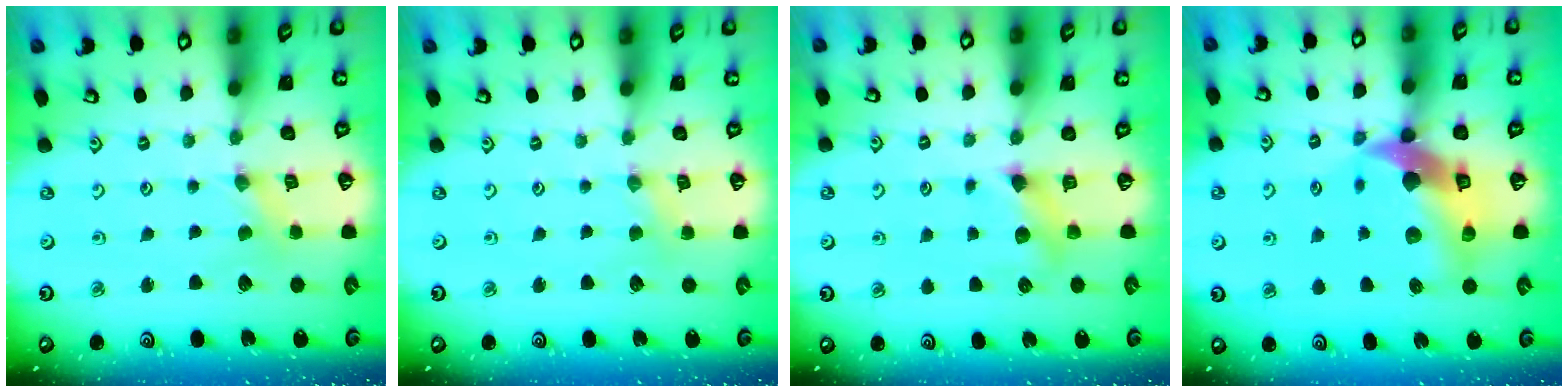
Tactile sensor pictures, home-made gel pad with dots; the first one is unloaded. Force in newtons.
{"total": 1.3, "press": 1.2, "slide": 0.2}
{"total": 6.2, "press": 6.2, "slide": 0.8}
{"total": 14.1, "press": 14.0, "slide": 2.1}